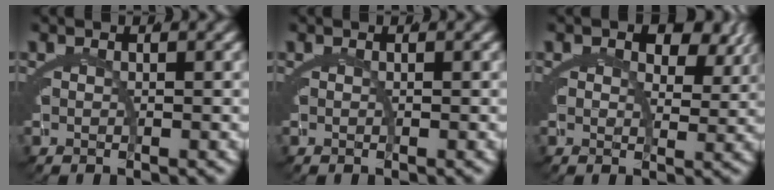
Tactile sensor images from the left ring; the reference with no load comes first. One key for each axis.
{"total": 0.0}
{"total": 4.2, "fx": 1.5, "fy": 3.0, "fz": 2.5, "tx": -0.037, "ty": -0.017, "tz": 0.022}